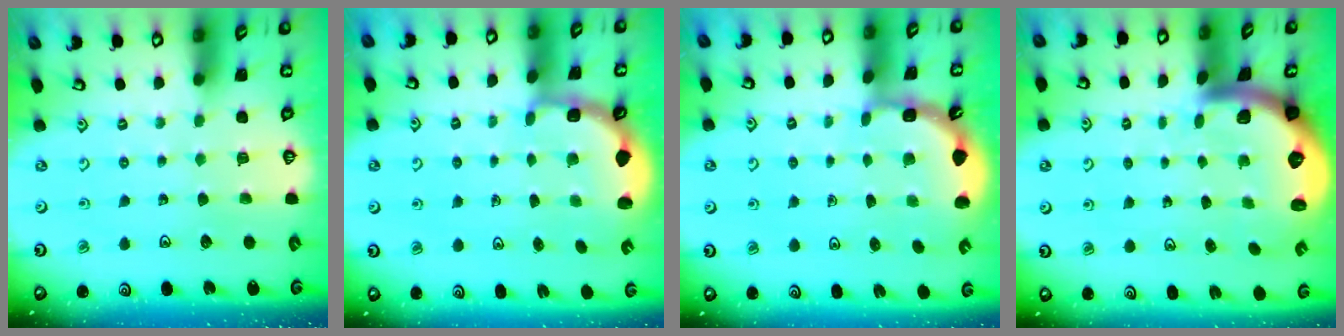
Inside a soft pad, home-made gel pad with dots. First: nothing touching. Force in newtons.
{"total": 2.8, "press": 2.2, "slide": 1.7}
{"total": 1.9, "press": 1.8, "slide": 0.6}
{"total": 2.7, "press": 2.5, "slide": 0.9}